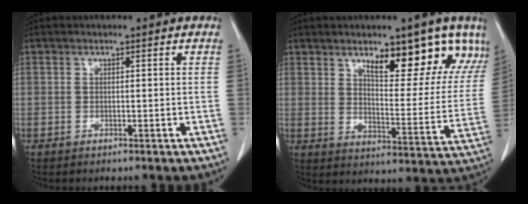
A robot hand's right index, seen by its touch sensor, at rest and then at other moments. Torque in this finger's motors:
{"motor_torque": [0.99, 0.99, 0.23, 0.11]}